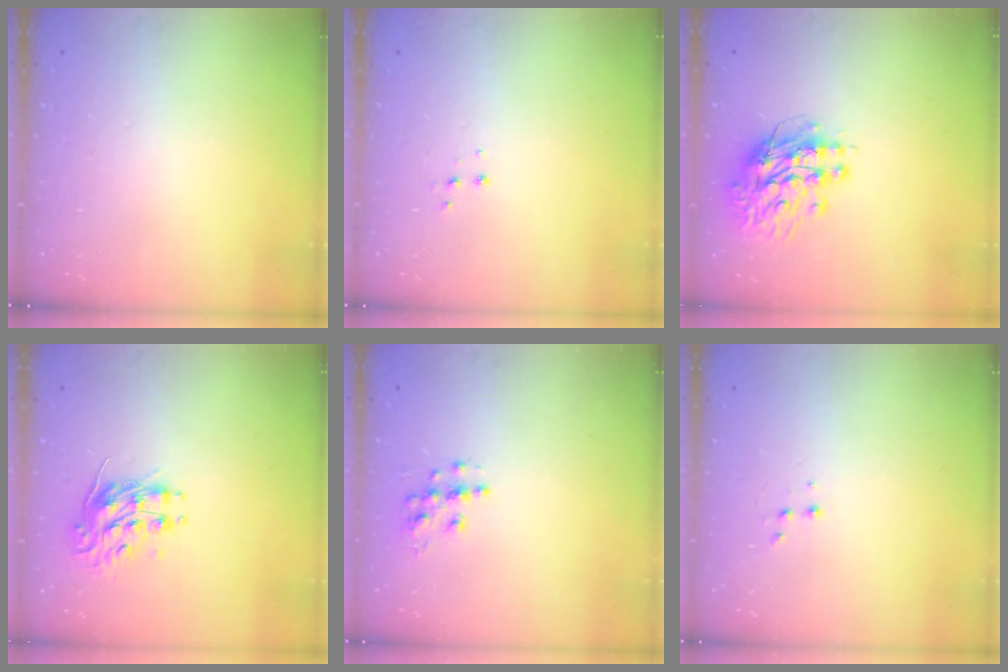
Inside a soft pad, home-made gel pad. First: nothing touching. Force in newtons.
{"total": 3.9, "press": 3.9, "slide": 0.5}
{"total": 12.5, "press": 12.4, "slide": 1.2}
{"total": 8.9, "press": 8.9, "slide": 0.2}
{"total": 7.3, "press": 7.3, "slide": 0.2}
{"total": 1.9, "press": 1.9, "slide": 0.2}